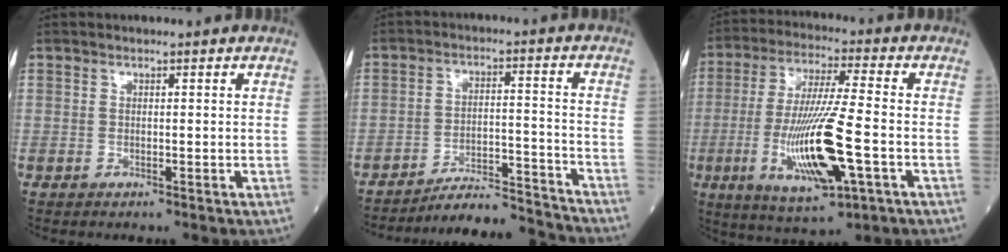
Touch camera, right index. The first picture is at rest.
{"total": 11.3, "force": [-11.2, -0.4, 1.2], "torque": [-0.012, 0.018, -0.179]}
{"total": 15.9, "force": [-4.1, 1.7, 15.2], "torque": [-0.304, -0.022, -0.069]}